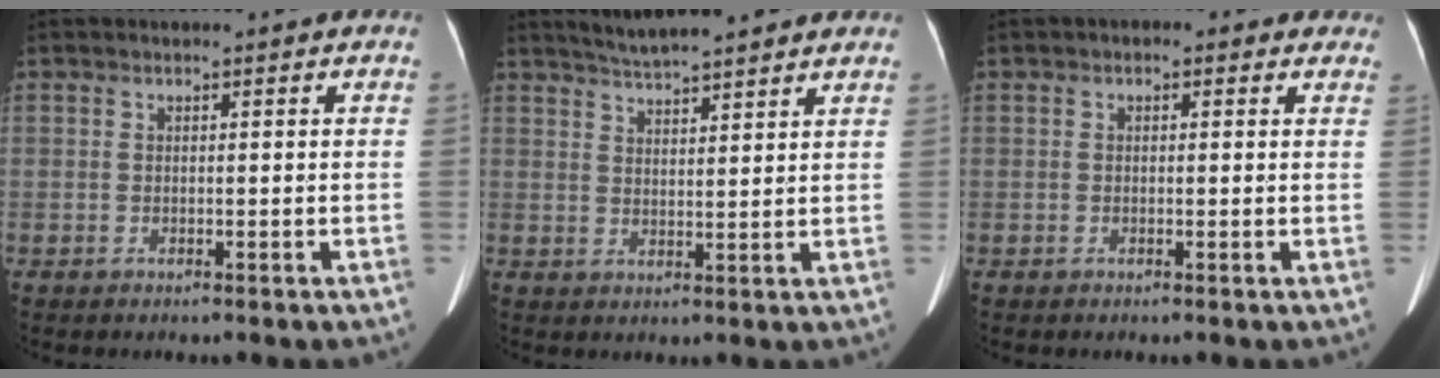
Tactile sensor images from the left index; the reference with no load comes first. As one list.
[{"total": 9.2, "force": [8.2, 0.9, 4.0], "torque": [-0.063, 0.025, 0.117]}, {"total": 2.6, "force": [1.4, 1.6, 1.5], "torque": [-0.004, 0.016, 0.008]}]